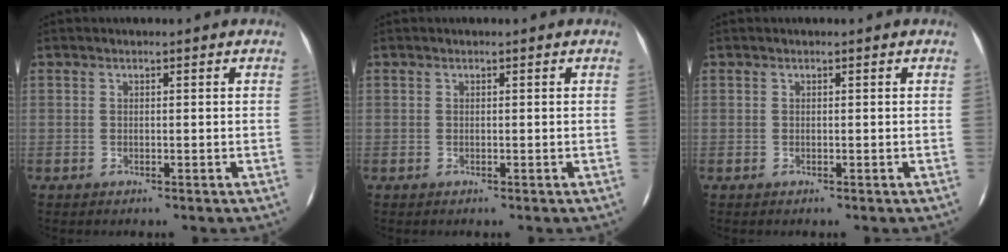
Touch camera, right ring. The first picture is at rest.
{"total": 0.0}
{"total": 0.0}